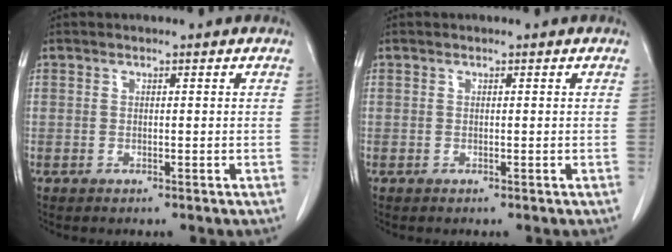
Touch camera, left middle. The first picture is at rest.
{"total": 0.0}